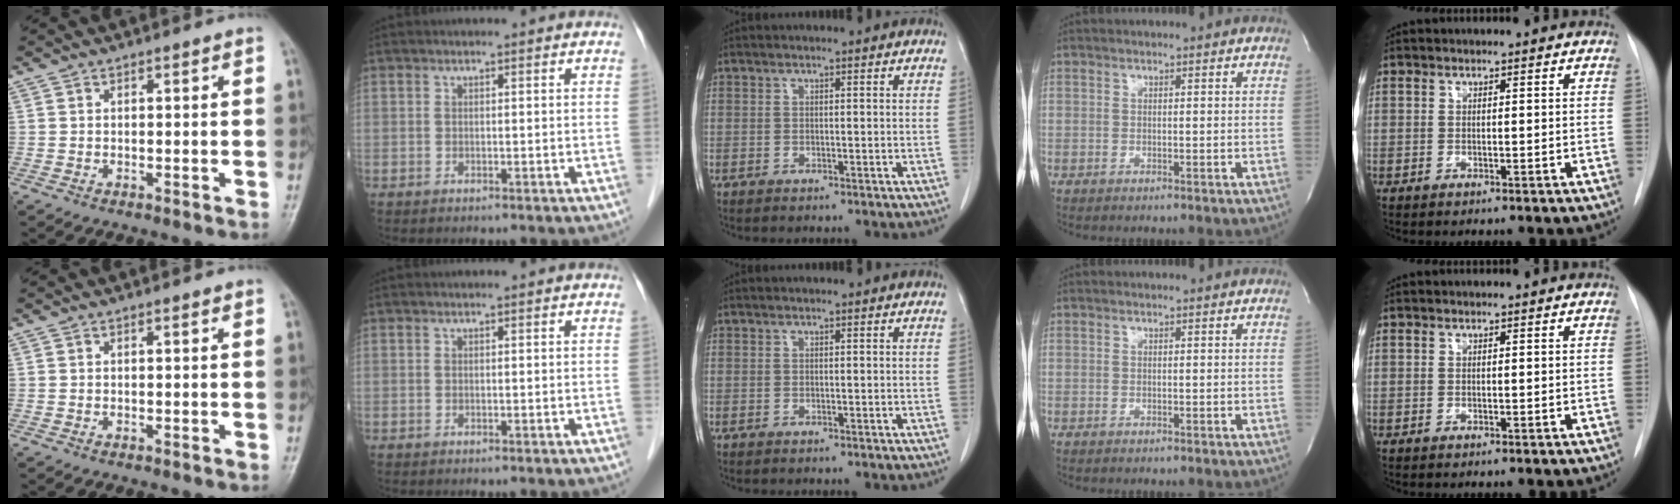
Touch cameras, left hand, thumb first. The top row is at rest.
{}